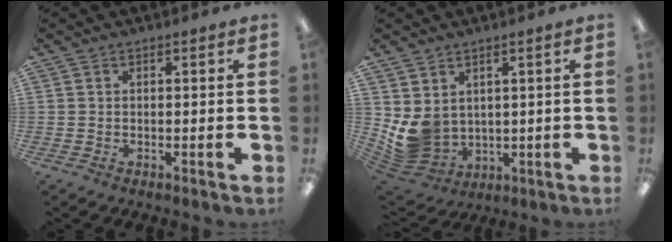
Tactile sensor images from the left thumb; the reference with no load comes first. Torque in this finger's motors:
{"motor_torque": [1.06, 1.60, 0.81, -0.80, 0.05]}